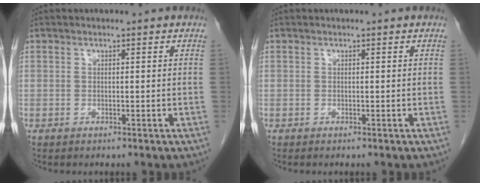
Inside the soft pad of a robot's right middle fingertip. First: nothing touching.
{"total": 0.0}